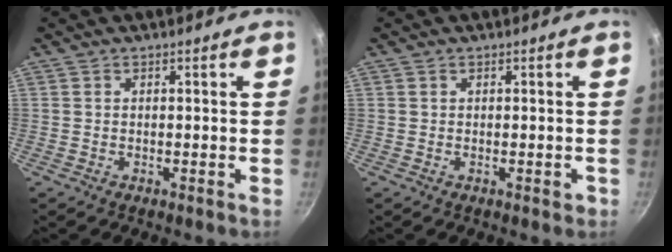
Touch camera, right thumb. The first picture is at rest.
{"total": 1.3, "force": [-0.2, 0.7, 1.0], "torque": [-0.006, 0.002, -0.003]}